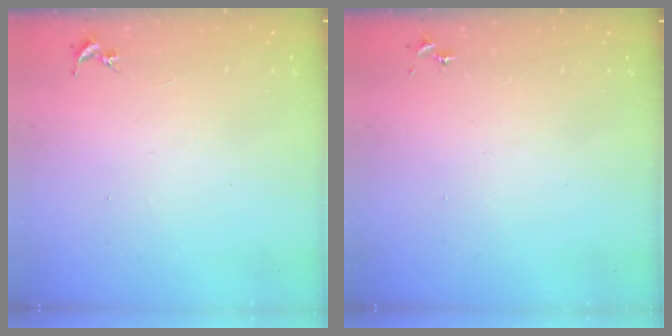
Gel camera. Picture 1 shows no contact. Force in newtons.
{"total": 0.0}